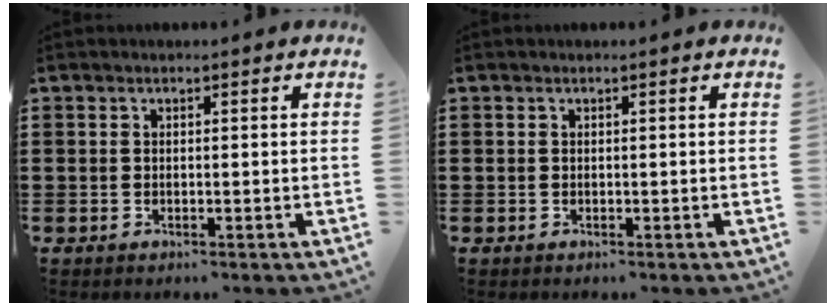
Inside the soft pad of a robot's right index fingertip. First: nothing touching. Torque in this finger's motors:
{"motor_torque": [0.08, 0.04, 0.00, 0.00]}